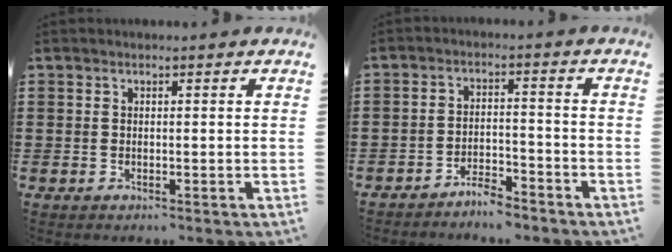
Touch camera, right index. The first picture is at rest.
{"total": 3.9, "force": [-3.9, 0.4, 0.7], "torque": [-0.017, 0.005, -0.079]}